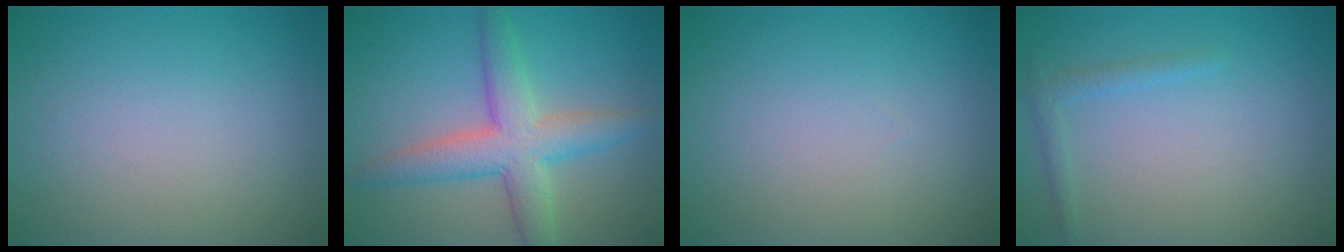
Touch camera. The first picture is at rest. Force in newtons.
{"total": 5.0, "press": 5.0, "slide": 0.3}
{"total": 0.0}
{"total": 1.2, "press": 1.2, "slide": 0.1}